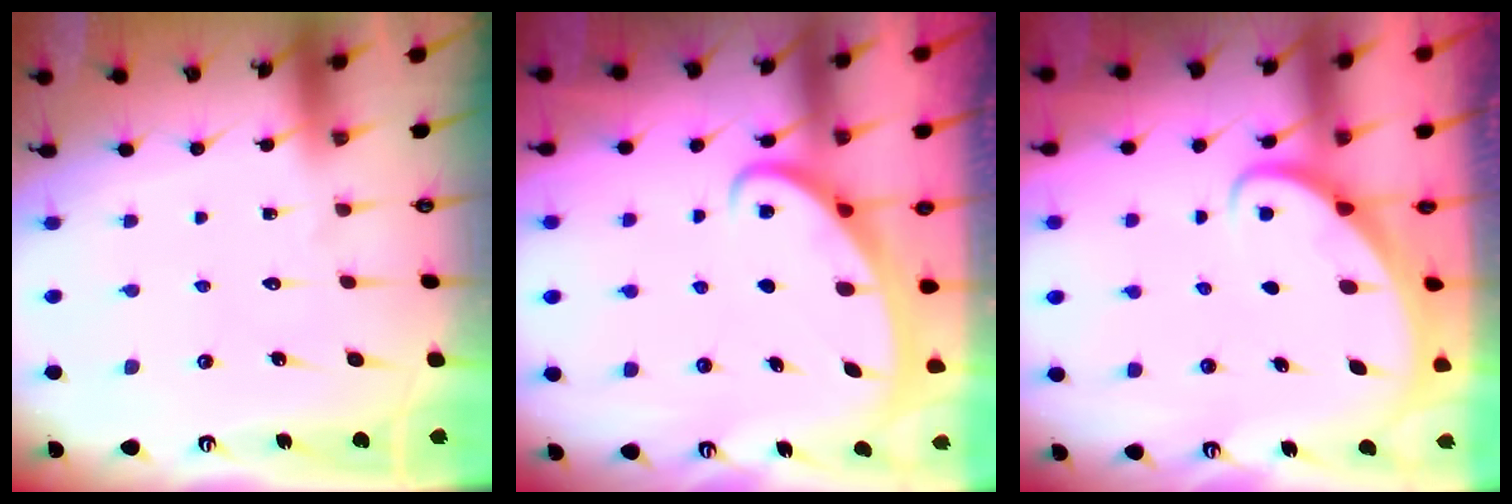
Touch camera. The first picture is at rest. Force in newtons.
{"total": 2.6, "press": 2.6, "slide": 0.4}
{"total": 2.4, "press": 2.4, "slide": 0.2}